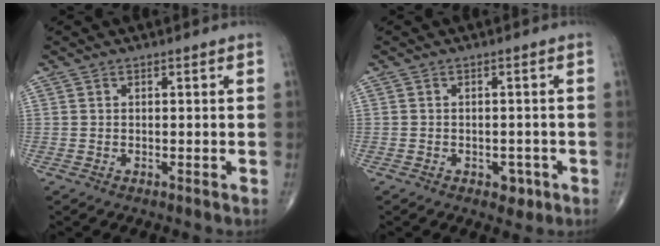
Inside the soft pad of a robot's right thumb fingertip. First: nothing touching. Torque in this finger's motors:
{"motor_torque": [0.64, 0.26, 0.23, -0.07, -0.06]}